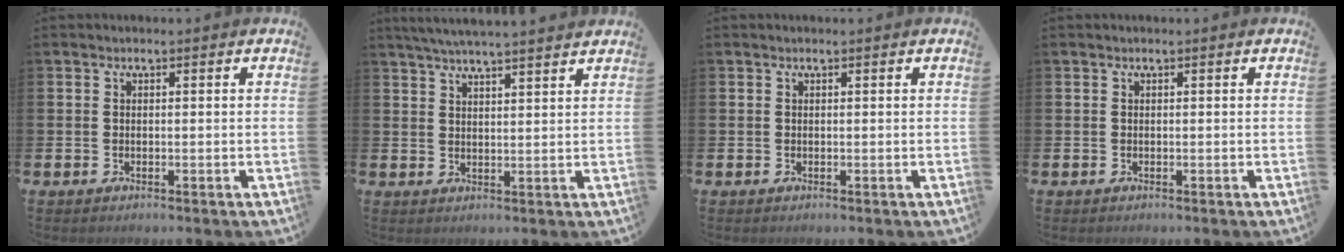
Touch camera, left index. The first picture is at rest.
{"total": 4.6, "force": [4.4, -0.4, 1.2], "torque": [-0.029, -0.018, 0.078]}
{"total": 0.0}
{"total": 0.0}